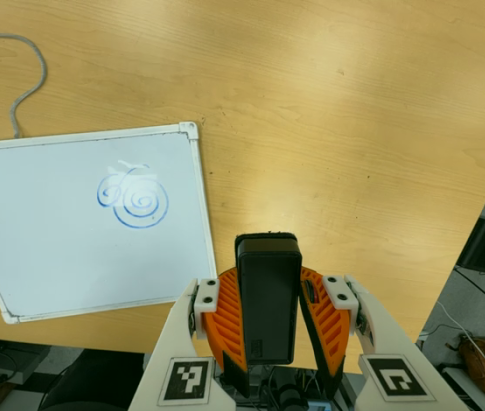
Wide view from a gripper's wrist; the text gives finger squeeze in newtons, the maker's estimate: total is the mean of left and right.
{"total": 7.8, "left": 6.4, "right": 9.3}